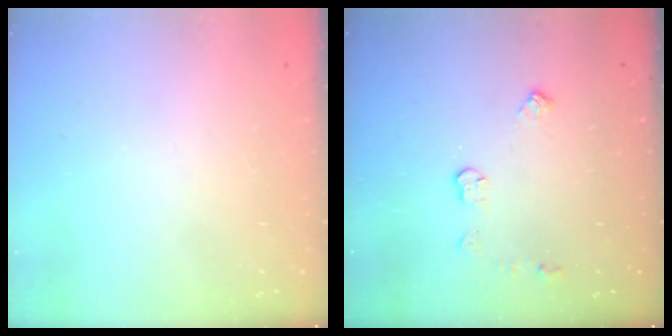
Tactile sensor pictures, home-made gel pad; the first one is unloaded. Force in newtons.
{"total": 5.1, "press": 5.1, "slide": 0.2}